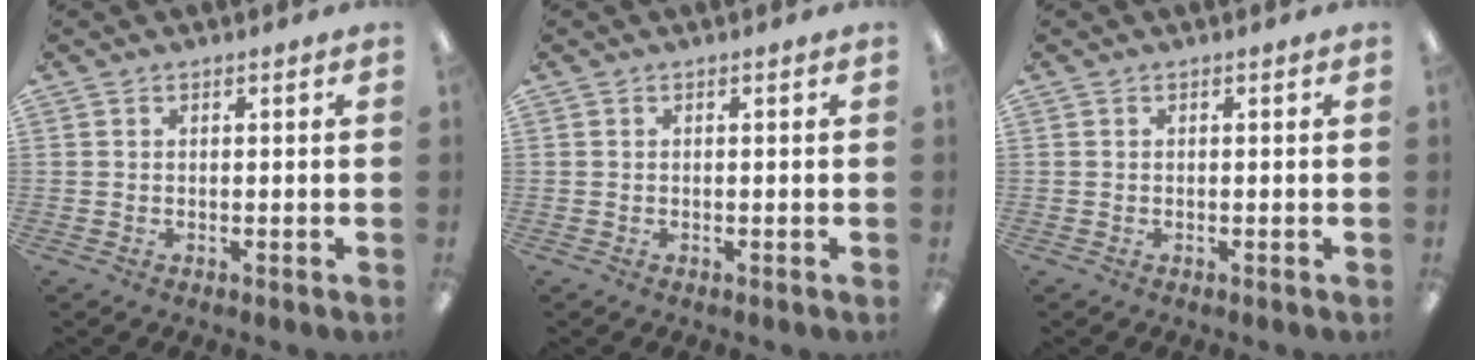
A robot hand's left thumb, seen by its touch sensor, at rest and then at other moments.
{"total": 0.0}
{"total": 0.0}